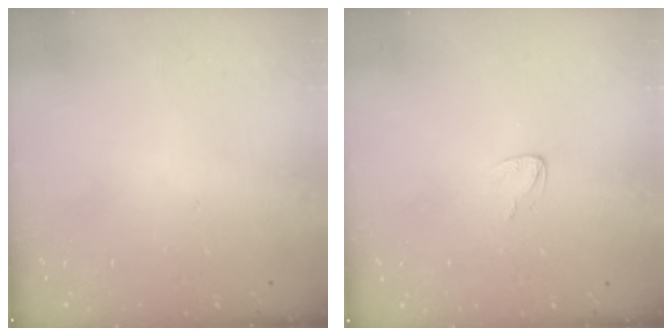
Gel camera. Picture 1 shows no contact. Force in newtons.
{"total": 3.0, "press": 3.0, "slide": 0.3}